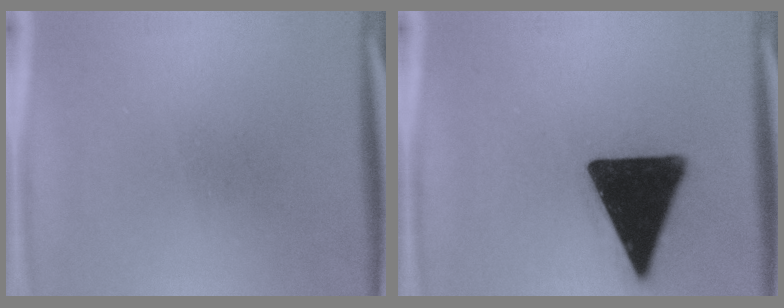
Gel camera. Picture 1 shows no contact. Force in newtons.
{"total": 19.6}